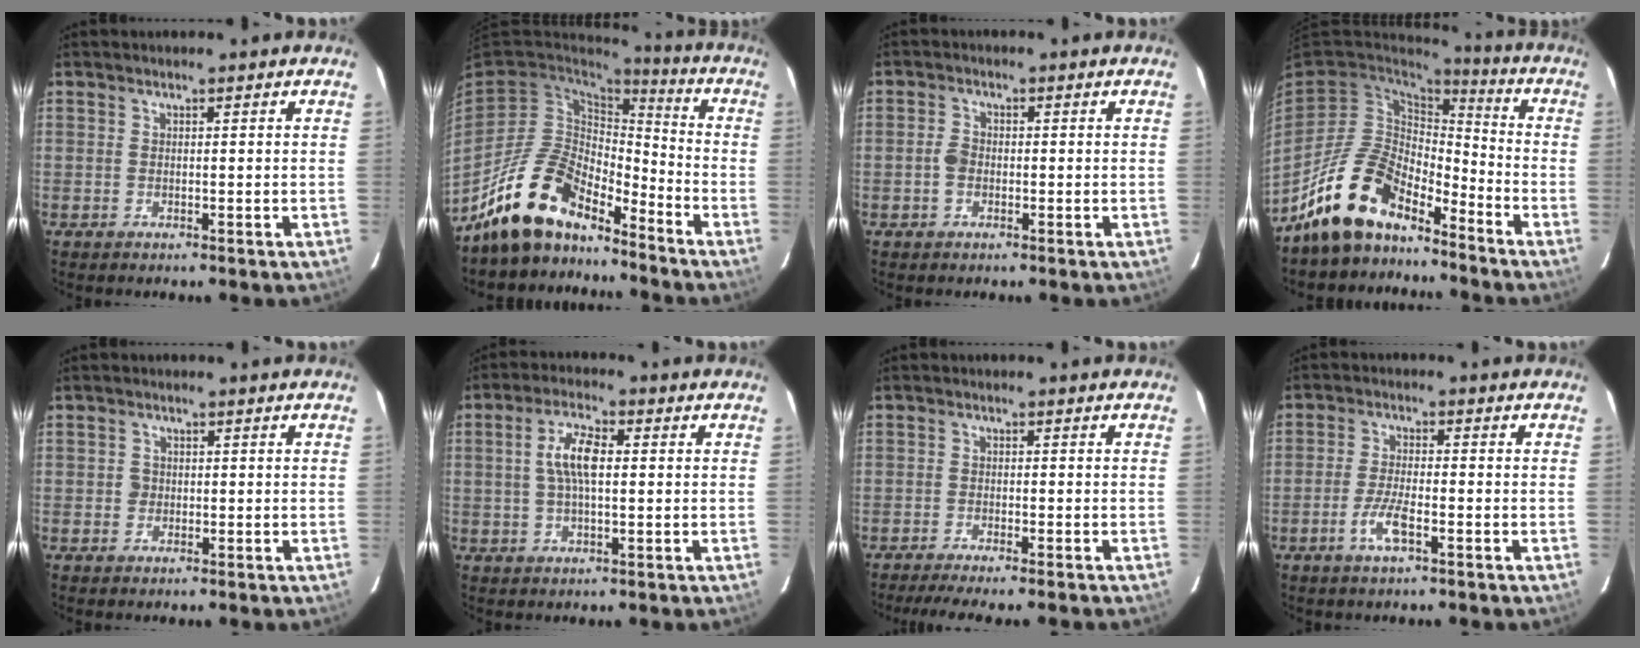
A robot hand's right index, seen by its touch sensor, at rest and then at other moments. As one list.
[{"total": 15.4, "force": [-12.5, 5.8, 6.8], "torque": [-0.147, 0.010, -0.229]}, {"total": 2.3, "force": [-0.7, 1.6, 1.5], "torque": [-0.035, 0.006, -0.014]}, {"total": 14.9, "force": [-11.8, 6.0, 6.7], "torque": [-0.142, 0.010, -0.217]}, {"total": 1.3, "force": [-0.2, 1.3, 0.1], "torque": [0.000, 0.002, -0.003]}, {"total": 6.4, "force": [0.8, 2.2, 6.0], "torque": [-0.116, 0.012, 0.015]}, {"total": 6.8, "force": [-5.9, -0.2, 3.4], "torque": [-0.075, -0.017, -0.094]}, {"total": 5.0, "force": [-2.6, 1.0, 4.2], "torque": [-0.094, -0.003, -0.052]}]